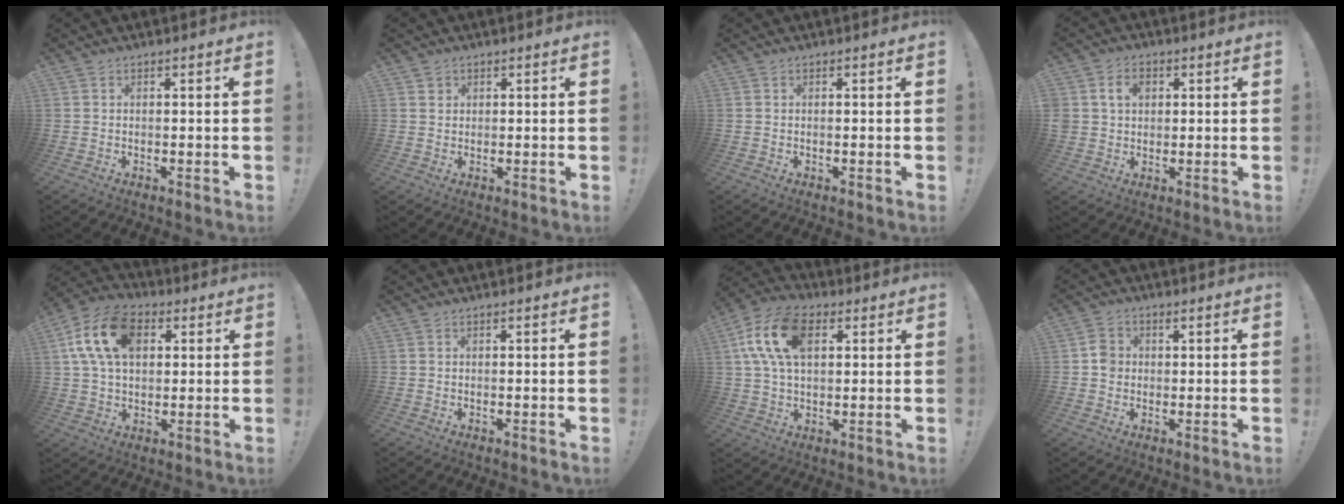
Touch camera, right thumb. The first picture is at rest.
{"total": 1.6, "force": [0.9, 1.3, 0.1], "torque": [0.009, -0.003, 0.015]}
{"total": 0.0}
{"total": 6.6, "force": [2.1, 5.3, 3.3], "torque": [-0.057, 0.008, 0.039]}
{"total": 16.4, "force": [4.9, 10.9, 11.3], "torque": [-0.216, 0.006, 0.093]}
{"total": 0.0}
{"total": 16.1, "force": [5.1, 9.7, 11.8], "torque": [-0.222, 0.005, 0.095]}
{"total": 4.5, "force": [0.0, 4.0, 2.1], "torque": [-0.027, 0.008, 0.002]}